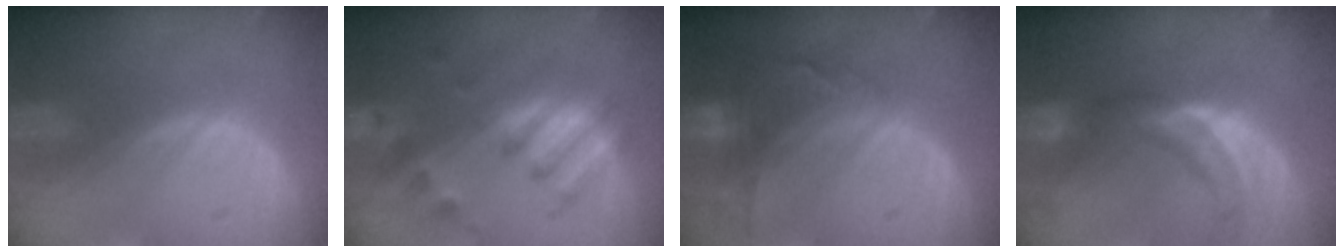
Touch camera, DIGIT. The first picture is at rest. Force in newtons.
{"total": 8.1, "press": 7.7, "slide": 2.7}
{"total": 8.9, "press": 7.6, "slide": 4.5}
{"total": 10.7, "press": 9.4, "slide": 5.0}